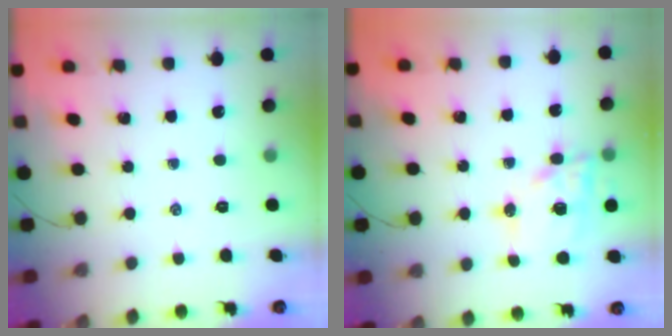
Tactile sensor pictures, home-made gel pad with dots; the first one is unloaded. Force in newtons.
{"total": 15.2, "press": 14.9, "slide": 3.0}